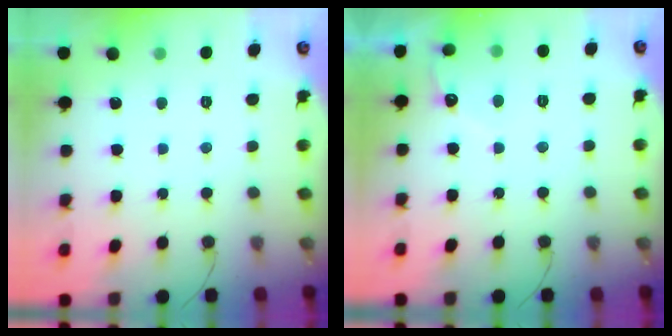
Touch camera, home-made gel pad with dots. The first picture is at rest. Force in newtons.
{"total": 2.8, "press": 2.8, "slide": 0.1}